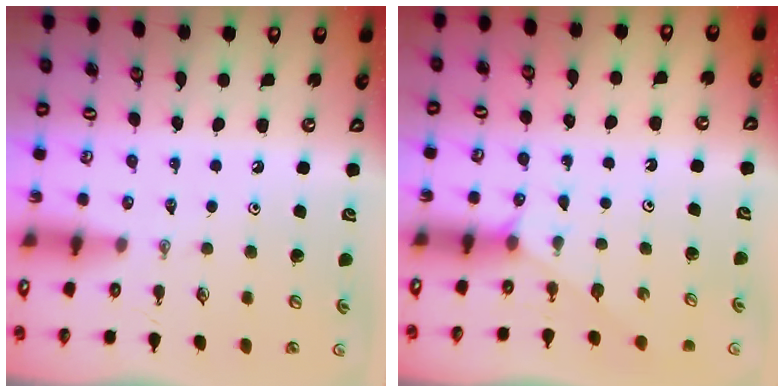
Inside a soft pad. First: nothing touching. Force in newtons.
{"total": 2.2, "press": 2.2, "slide": 0.4}